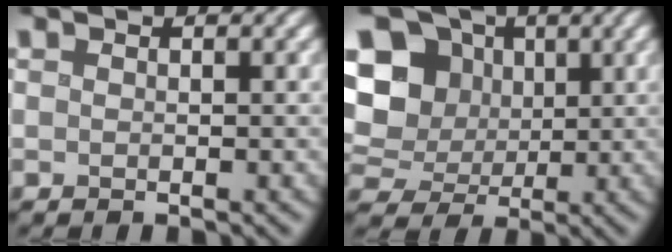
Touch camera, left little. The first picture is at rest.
{"total": 10.4, "force": [2.8, 8.8, 4.8], "torque": [-0.108, 0.028, 0.035]}